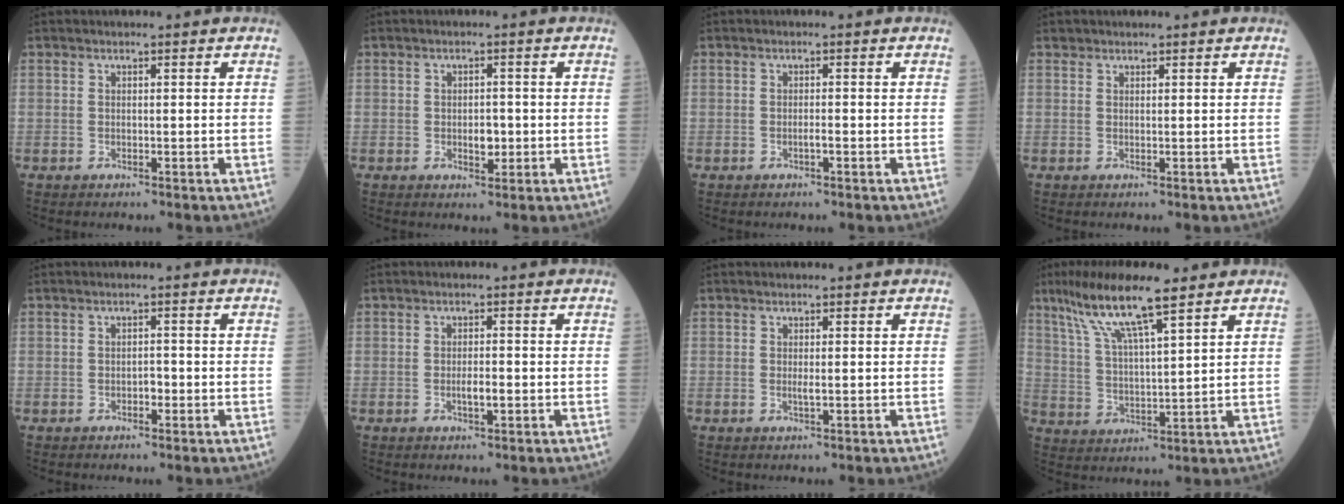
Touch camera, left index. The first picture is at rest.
{"total": 2.5, "force": [-0.5, 1.4, 2.0], "torque": [-0.030, 0.002, -0.004]}
{"total": 0.8, "force": [-0.4, 0.0, 0.7], "torque": [-0.013, 0.002, -0.008]}
{"total": 0.6, "force": [0.5, 0.3, -0.1], "torque": [-0.005, 0.001, 0.008]}
{"total": 1.2, "force": [-0.6, 0.7, 0.9], "torque": [-0.011, 0.004, -0.011]}
{"total": 2.1, "force": [-0.6, 0.5, 1.9], "torque": [-0.035, 0.001, -0.010]}
{"total": 0.8, "force": [0.0, 0.0, 0.8], "torque": [-0.020, -0.002, -0.001]}
{"total": 11.5, "force": [7.8, 0.9, 8.4], "torque": [-0.165, 0.017, 0.144]}